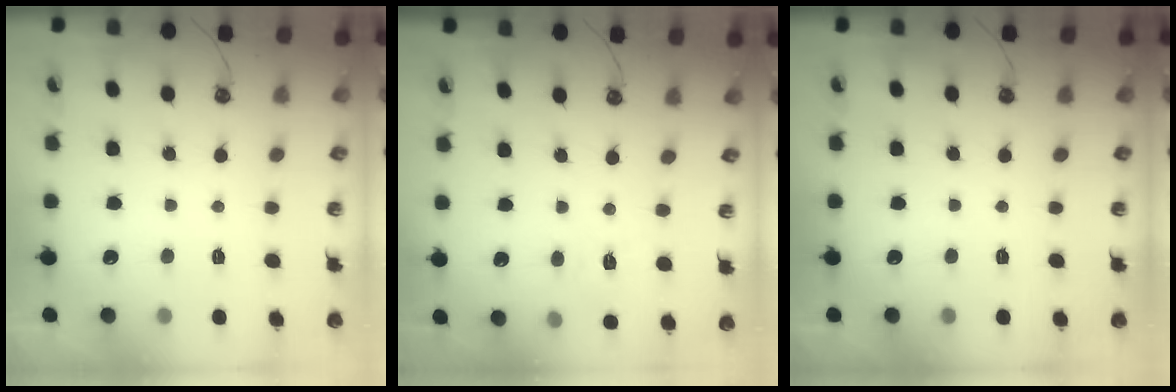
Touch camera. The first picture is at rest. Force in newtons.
{"total": 5.3, "press": 5.2, "slide": 0.7}
{"total": 0.0}